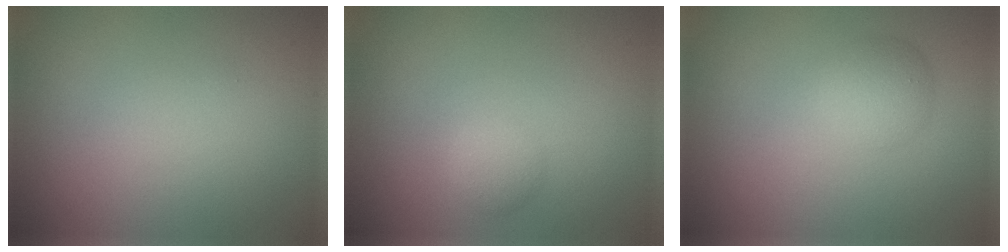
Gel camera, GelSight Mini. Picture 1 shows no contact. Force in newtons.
{"total": 1.4, "press": 1.4, "slide": 0.1}
{"total": 2.4, "press": 2.4, "slide": 0.1}